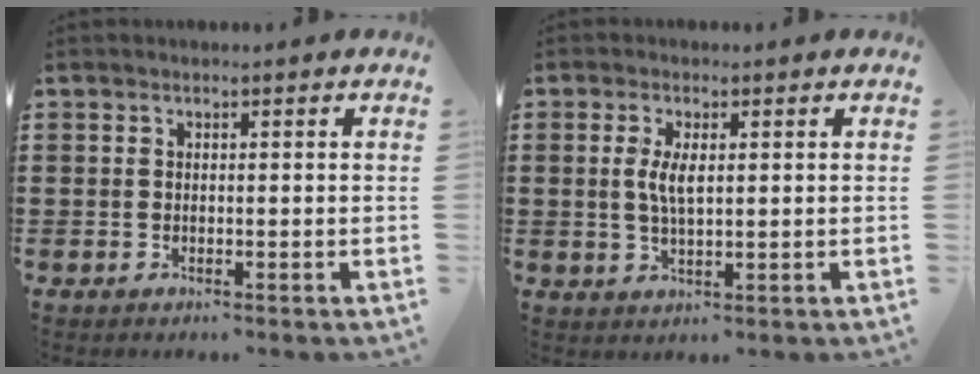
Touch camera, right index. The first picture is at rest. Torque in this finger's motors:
{"motor_torque": [0.35, 0.35, 0.13, 0.11]}